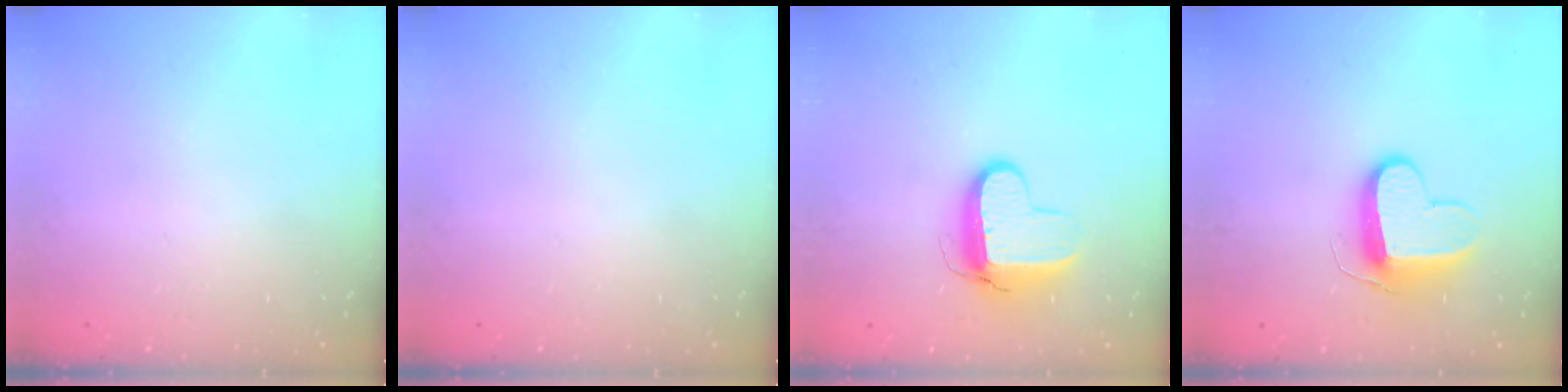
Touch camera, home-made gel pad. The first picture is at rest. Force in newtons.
{"total": 0.0}
{"total": 9.9, "press": 9.9, "slide": 0.9}
{"total": 10.3, "press": 10.2, "slide": 0.5}